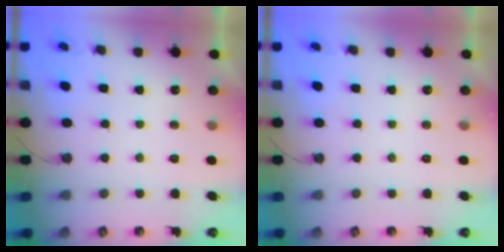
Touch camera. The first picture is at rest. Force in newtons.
{"total": 0.0}